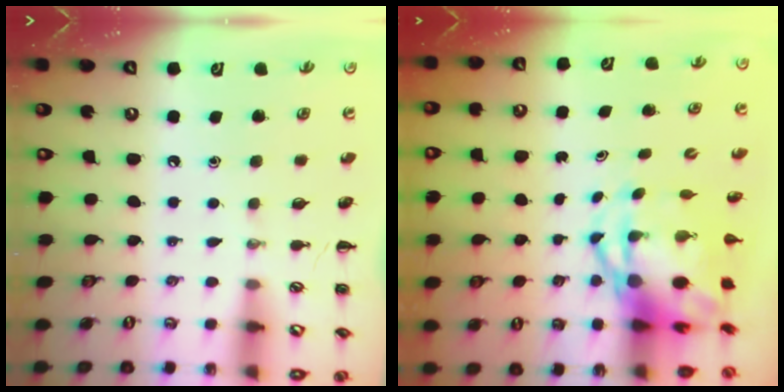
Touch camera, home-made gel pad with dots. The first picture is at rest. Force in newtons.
{"total": 6.6, "press": 6.4, "slide": 1.7}